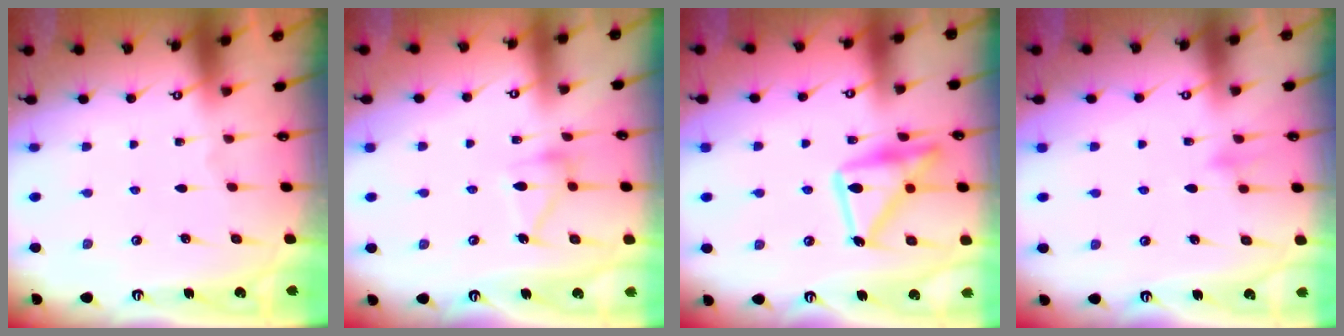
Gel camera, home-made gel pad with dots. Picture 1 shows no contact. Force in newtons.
{"total": 12.5, "press": 12.5, "slide": 0.7}
{"total": 18.2, "press": 18.2, "slide": 1.2}
{"total": 6.9, "press": 6.9, "slide": 0.7}